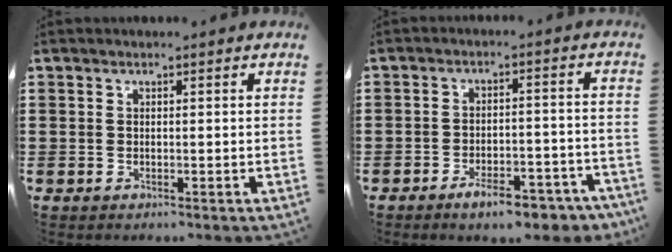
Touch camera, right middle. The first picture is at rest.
{"total": 6.8, "force": [-5.5, 1.6, 3.7], "torque": [-0.058, 0.003, -0.097]}